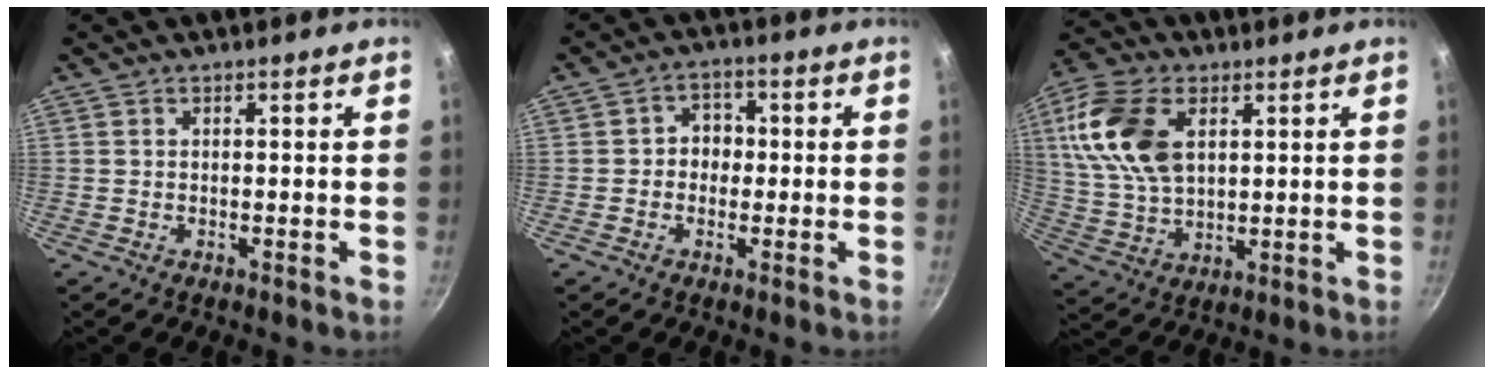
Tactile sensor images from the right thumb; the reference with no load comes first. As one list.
[{"total": 4.1, "force": [-0.4, 3.6, 1.9], "torque": [0.003, 0.011, -0.012]}, {"total": 15.4, "force": [4.6, 9.4, 11.2], "torque": [-0.206, -0.007, 0.092]}]